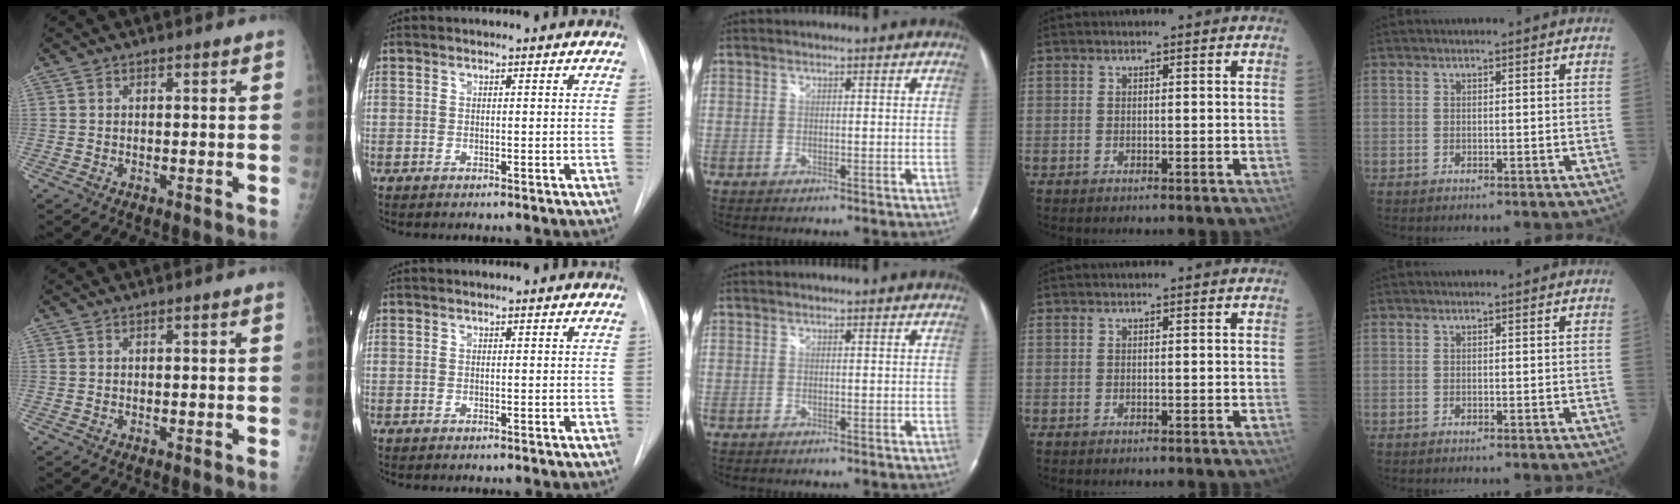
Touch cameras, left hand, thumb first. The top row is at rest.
{}